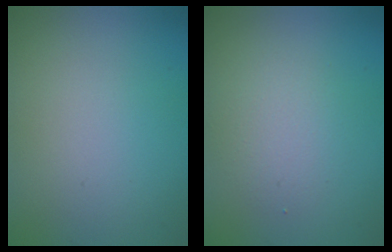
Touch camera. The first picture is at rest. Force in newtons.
{"total": 2.4, "press": 2.4, "slide": 0.1}